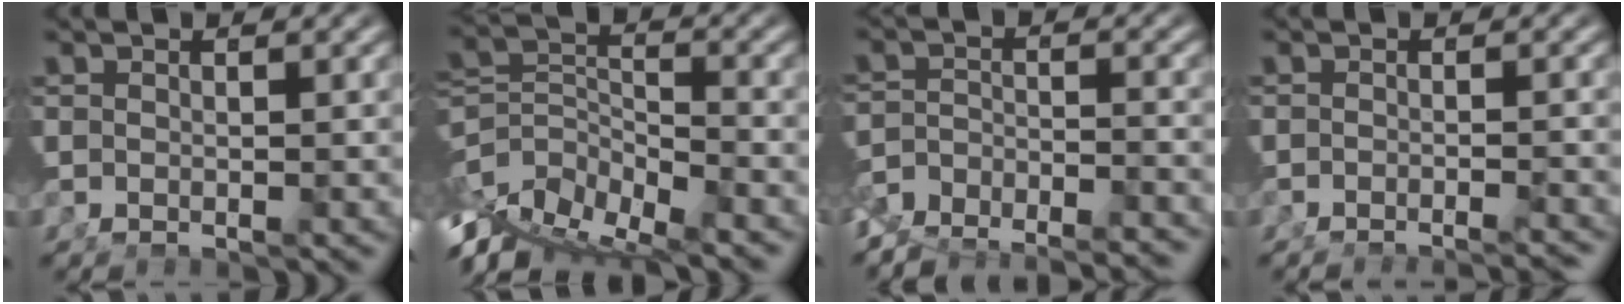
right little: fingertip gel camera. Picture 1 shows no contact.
{"total": 10.9, "force": [-5.0, 6.5, 7.1], "torque": [-0.138, -0.071, -0.050]}
{"total": 7.4, "force": [-6.5, 2.8, 2.1], "torque": [-0.021, -0.018, -0.104]}
{"total": 2.7, "force": [-2.6, -0.2, 0.6], "torque": [0.000, 0.001, -0.045]}